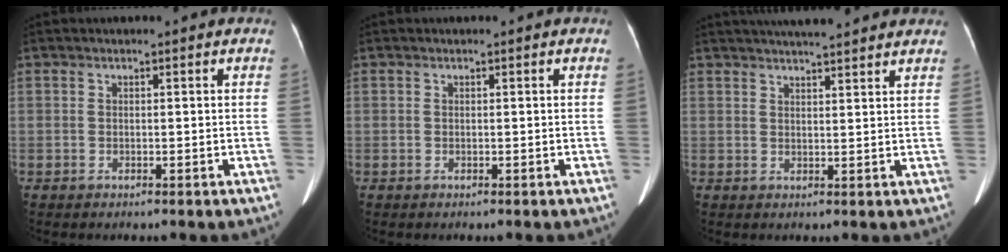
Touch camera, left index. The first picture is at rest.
{"total": 0.0}
{"total": 11.3, "force": [9.9, 1.2, 5.2], "torque": [-0.077, 0.027, 0.125]}